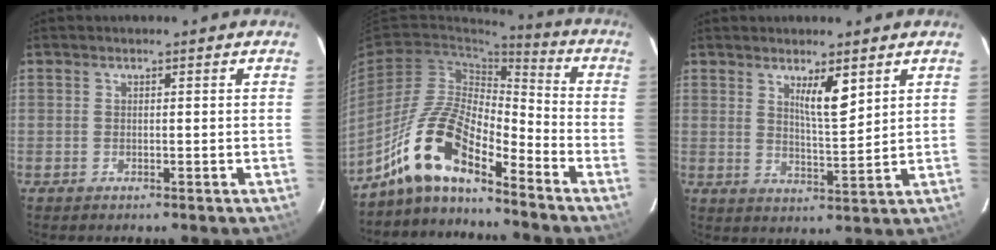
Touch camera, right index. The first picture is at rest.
{"total": 12.8, "force": [-9.5, 3.3, 7.9], "torque": [-0.160, 0.022, -0.176]}
{"total": 5.5, "force": [3.0, 0.8, 4.6], "torque": [-0.081, -0.009, 0.056]}